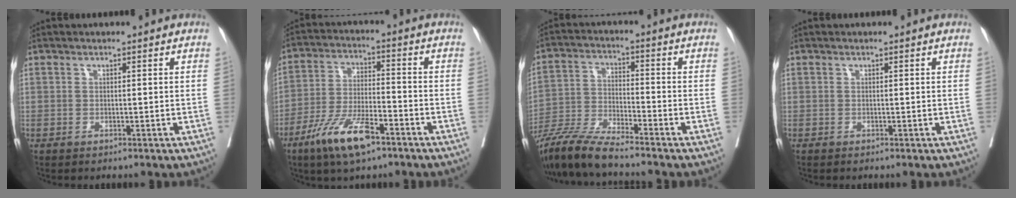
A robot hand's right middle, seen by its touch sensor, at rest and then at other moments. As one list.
[{"total": 10.7, "force": [-6.7, 2.6, 8.0], "torque": [-0.158, -0.013, -0.124]}, {"total": 9.5, "force": [-8.4, -0.2, 4.4], "torque": [-0.087, -0.019, -0.163]}, {"total": 0.0}]